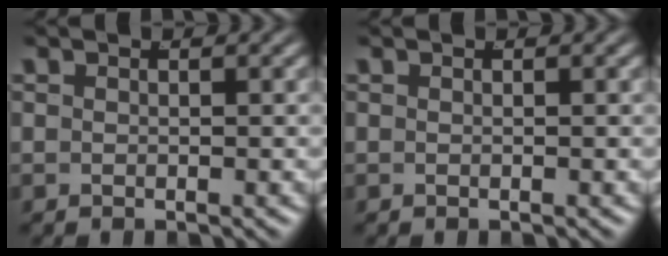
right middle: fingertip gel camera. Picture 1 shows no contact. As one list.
[{"total": 0.0}]